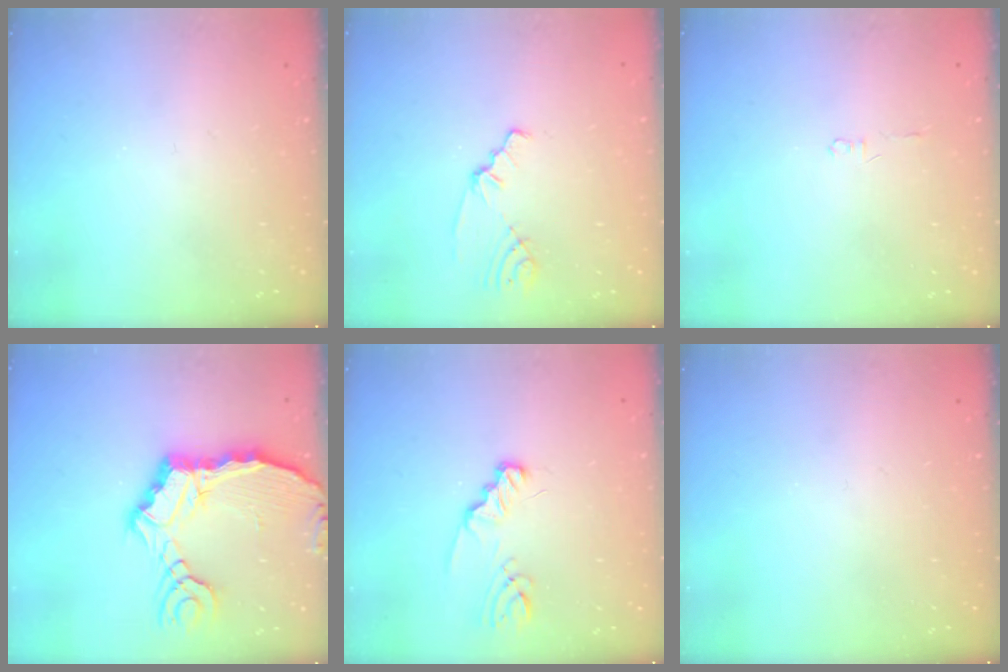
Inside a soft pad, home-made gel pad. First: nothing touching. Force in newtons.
{"total": 1.9, "press": 1.9, "slide": 0.2}
{"total": 1.2, "press": 1.2, "slide": 0.3}
{"total": 10.9, "press": 10.8, "slide": 1.4}
{"total": 3.3, "press": 3.3, "slide": 0.4}
{"total": 0.0}